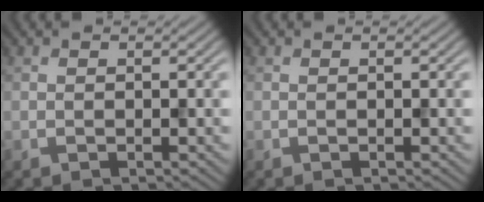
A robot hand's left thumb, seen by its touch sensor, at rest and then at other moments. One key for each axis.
{"total": 0.0}